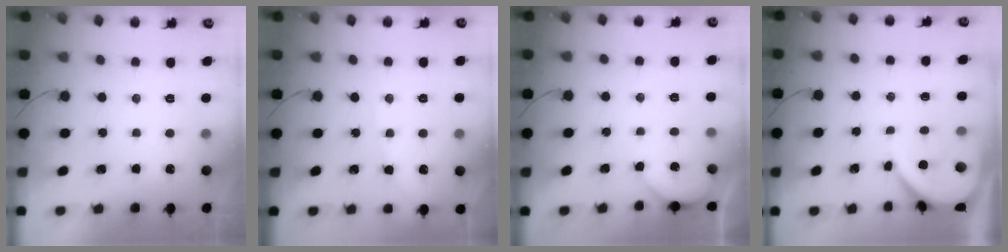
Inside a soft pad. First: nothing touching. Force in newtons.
{"total": 2.1, "press": 2.1, "slide": 0.3}
{"total": 2.6, "press": 2.5, "slide": 0.5}
{"total": 3.8, "press": 3.8, "slide": 0.5}